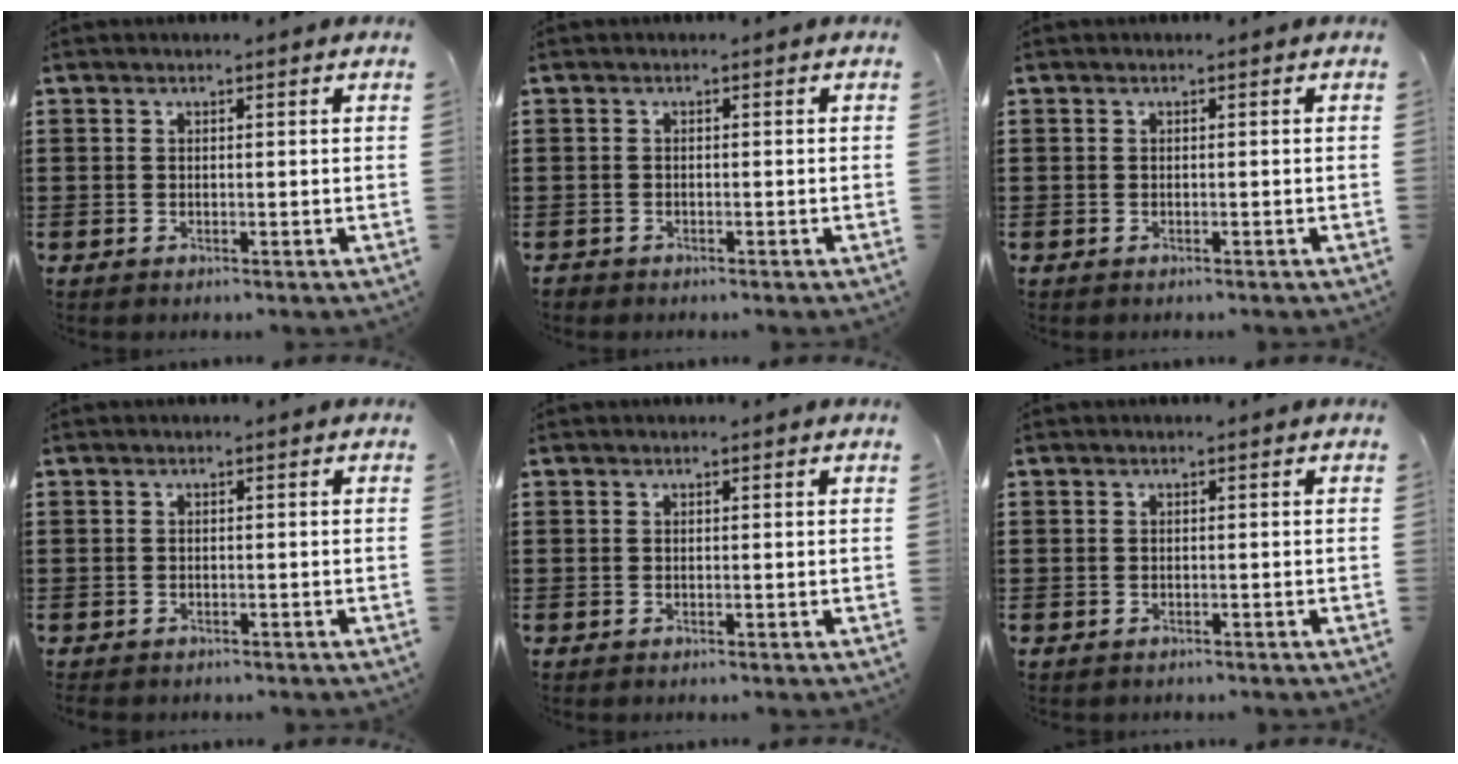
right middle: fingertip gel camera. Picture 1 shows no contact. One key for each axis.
{"total": 0.7, "fx": -0.7, "fy": 0.3, "fz": 0.0, "tx": -0.003, "ty": -0.001, "tz": -0.015}
{"total": 0.0}
{"total": 0.7, "fx": -0.7, "fy": 0.3, "fz": -0.1, "tx": 0.000, "ty": 0.000, "tz": -0.015}
{"total": 0.0}
{"total": 0.5, "fx": -0.4, "fy": 0.3, "fz": -0.1, "tx": 0.001, "ty": 0.001, "tz": -0.009}